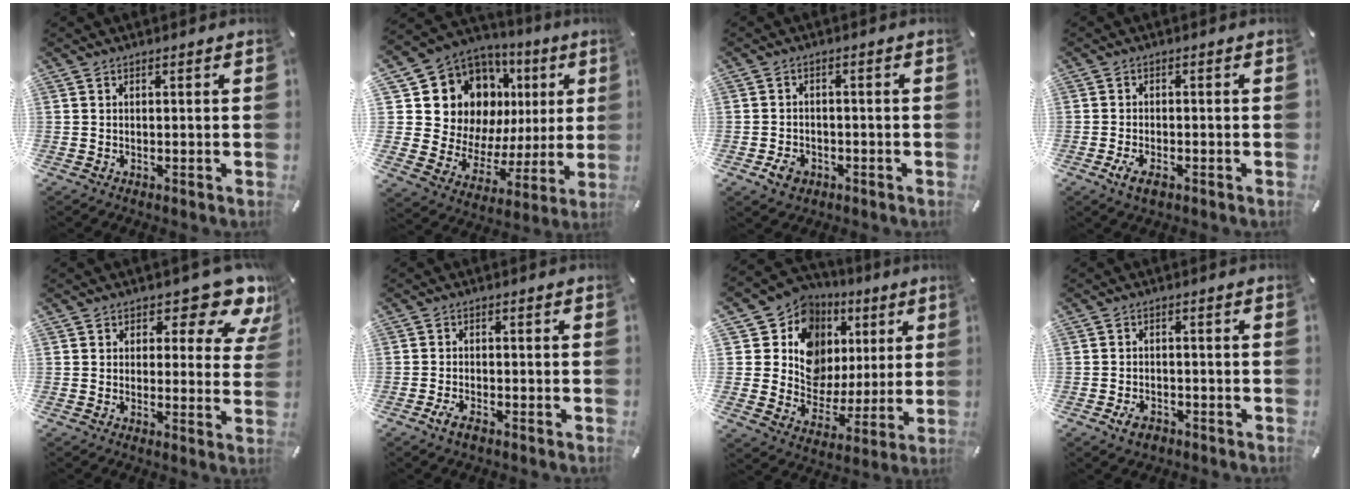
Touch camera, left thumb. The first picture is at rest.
{"total": 18.4, "force": [8.0, 14.4, 8.3], "torque": [-0.151, -0.059, 0.169]}
{"total": 3.9, "force": [-1.9, 3.0, 1.6], "torque": [-0.032, 0.006, -0.035]}
{"total": 3.4, "force": [-1.8, 1.6, 2.3], "torque": [-0.051, 0.003, -0.035]}
{"total": 10.7, "force": [7.1, 4.8, 6.4], "torque": [-0.080, -0.049, 0.120]}
{"total": 3.0, "force": [-2.0, 1.3, 1.9], "torque": [-0.044, 0.004, -0.041]}
{"total": 13.3, "force": [5.1, 11.5, 4.2], "torque": [-0.061, -0.056, 0.101]}
{"total": 3.5, "force": [-2.1, 2.3, 1.7], "torque": [-0.034, 0.009, -0.040]}